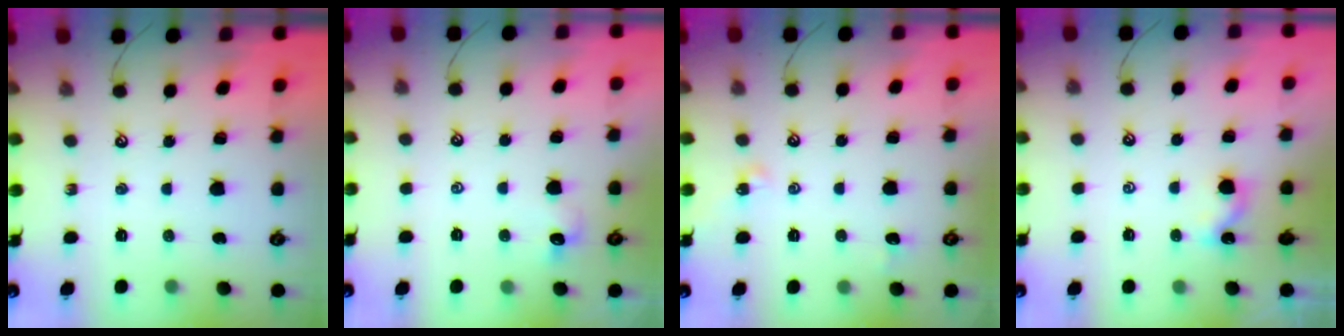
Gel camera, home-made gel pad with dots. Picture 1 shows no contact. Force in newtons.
{"total": 1.0, "press": 0.9, "slide": 0.5}
{"total": 5.0, "press": 5.0, "slide": 0.6}
{"total": 0.8, "press": 0.7, "slide": 0.2}